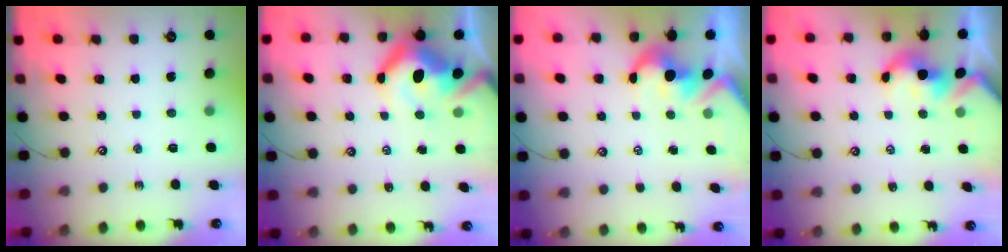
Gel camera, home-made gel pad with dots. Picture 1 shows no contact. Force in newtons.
{"total": 17.5, "press": 17.3, "slide": 2.4}
{"total": 2.4, "press": 2.1, "slide": 1.1}
{"total": 1.5, "press": 1.5, "slide": 0.1}